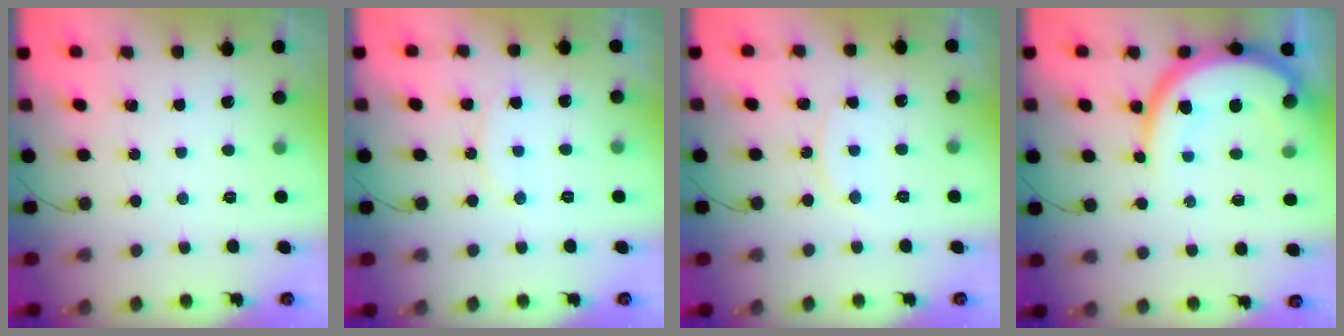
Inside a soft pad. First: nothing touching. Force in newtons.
{"total": 7.4, "press": 7.2, "slide": 1.7}
{"total": 7.0, "press": 7.0, "slide": 0.3}
{"total": 14.1, "press": 14.1, "slide": 1.5}